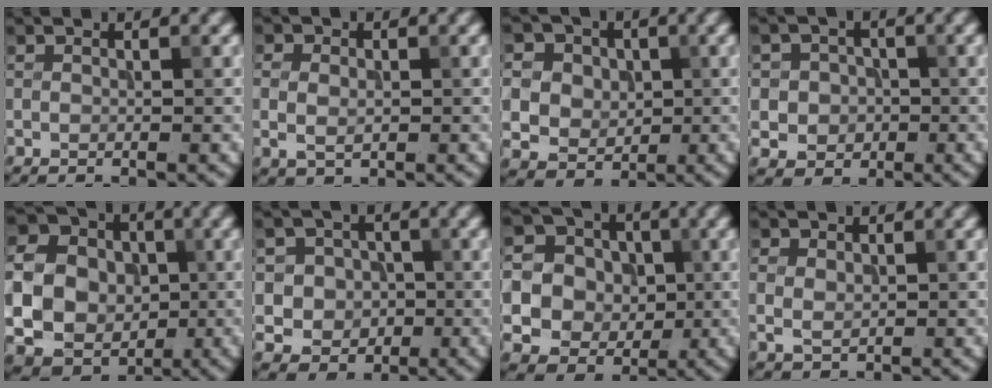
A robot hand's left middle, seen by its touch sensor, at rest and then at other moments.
{"total": 2.6, "force": [0.0, 2.0, 1.7], "torque": [-0.032, -0.001, 0.001]}
{"total": 9.5, "force": [2.6, 8.3, 3.9], "torque": [-0.093, 0.032, 0.031]}
{"total": 4.0, "force": [-0.1, 3.8, 1.2], "torque": [-0.007, 0.013, -0.011]}
{"total": 12.5, "force": [-0.6, 11.3, 5.3], "torque": [-0.145, -0.010, -0.020]}
{"total": 5.3, "force": [0.2, 5.1, 1.6], "torque": [-0.018, 0.018, -0.008]}
{"total": 11.7, "force": [-0.1, 11.0, 4.0], "torque": [-0.123, 0.027, -0.020]}
{"total": 2.1, "force": [0.3, 1.7, 1.3], "torque": [-0.022, 0.000, 0.006]}